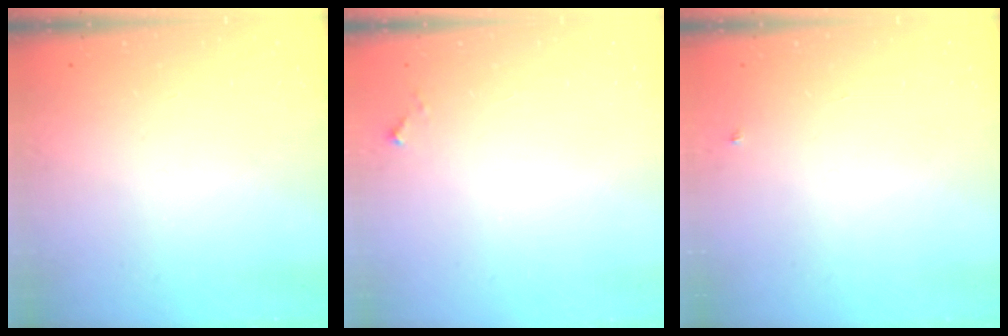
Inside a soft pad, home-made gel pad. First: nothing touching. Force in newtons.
{"total": 4.2, "press": 4.2, "slide": 0.1}
{"total": 2.7, "press": 2.7, "slide": 0.4}